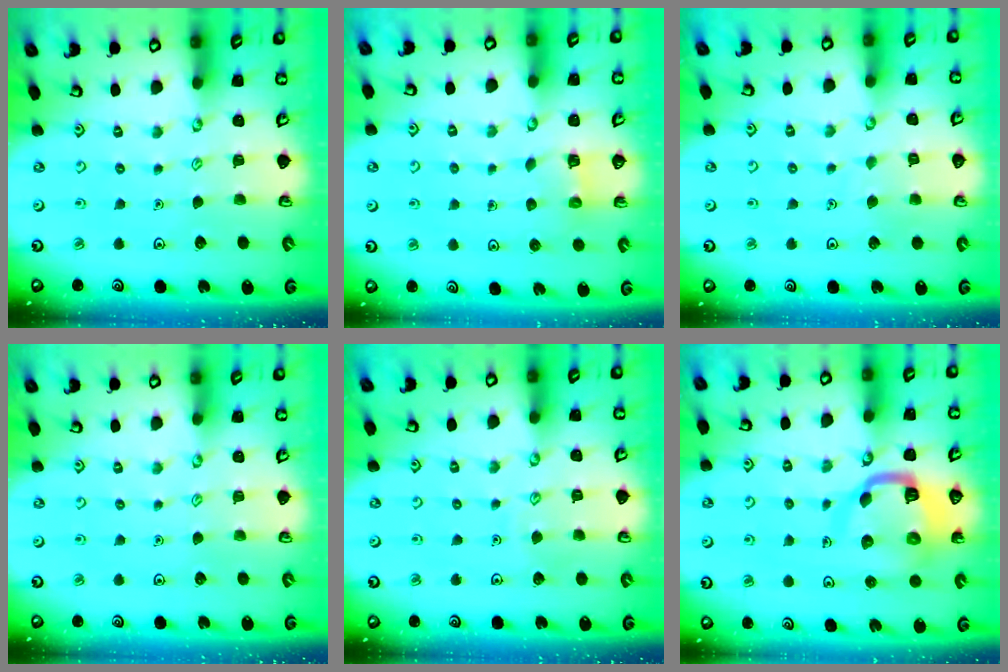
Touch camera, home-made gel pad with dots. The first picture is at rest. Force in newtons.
{"total": 2.5, "press": 2.5, "slide": 0.1}
{"total": 4.7, "press": 4.6, "slide": 0.4}
{"total": 0.0}
{"total": 4.7, "press": 4.7, "slide": 0.5}
{"total": 11.9, "press": 11.9, "slide": 1.3}